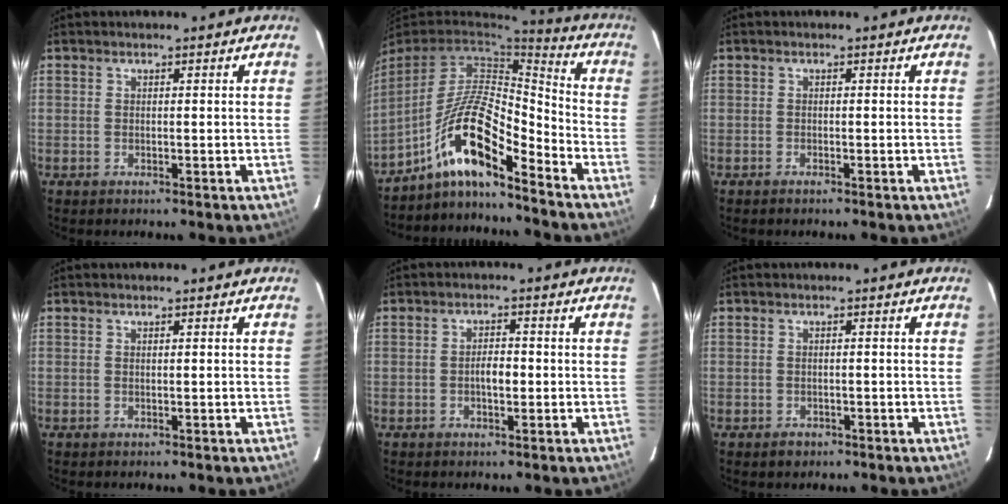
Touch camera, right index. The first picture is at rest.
{"total": 13.7, "force": [-9.7, 2.0, 9.5], "torque": [-0.178, 0.022, -0.174]}
{"total": 0.6, "force": [-0.5, 0.0, 0.2], "torque": [-0.009, -0.002, -0.009]}
{"total": 0.0}
{"total": 2.8, "force": [-0.6, 1.0, 2.5], "torque": [-0.043, 0.005, -0.009]}
{"total": 1.6, "force": [-1.0, 1.2, 0.5], "torque": [-0.008, 0.002, -0.011]}